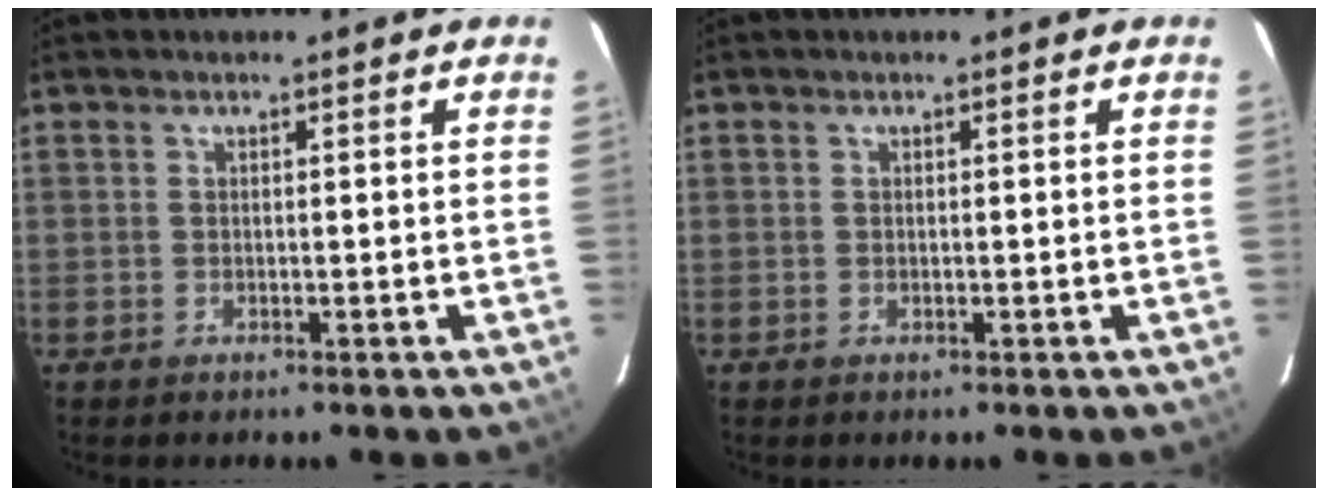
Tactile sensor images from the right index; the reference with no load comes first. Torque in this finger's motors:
{"motor_torque": [-0.14, 0.14, -0.03, -0.01]}